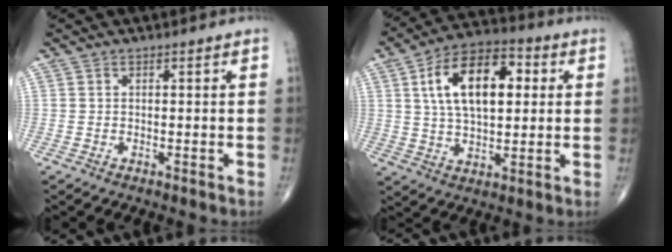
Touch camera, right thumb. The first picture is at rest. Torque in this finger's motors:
{"motor_torque": [-0.31, 0.93, 0.78, 0.51, 0.15]}